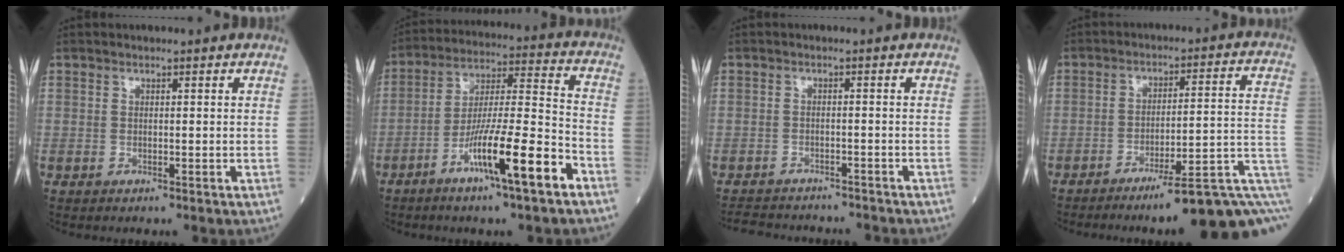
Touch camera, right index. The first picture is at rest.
{"total": 14.2, "force": [-7.4, 0.3, 12.1], "torque": [-0.212, -0.007, -0.131]}
{"total": 9.0, "force": [-8.4, 2.6, 2.0], "torque": [-0.033, 0.005, -0.112]}
{"total": 14.4, "force": [-7.9, 0.3, 12.0], "torque": [-0.099, 0.025, -0.105]}